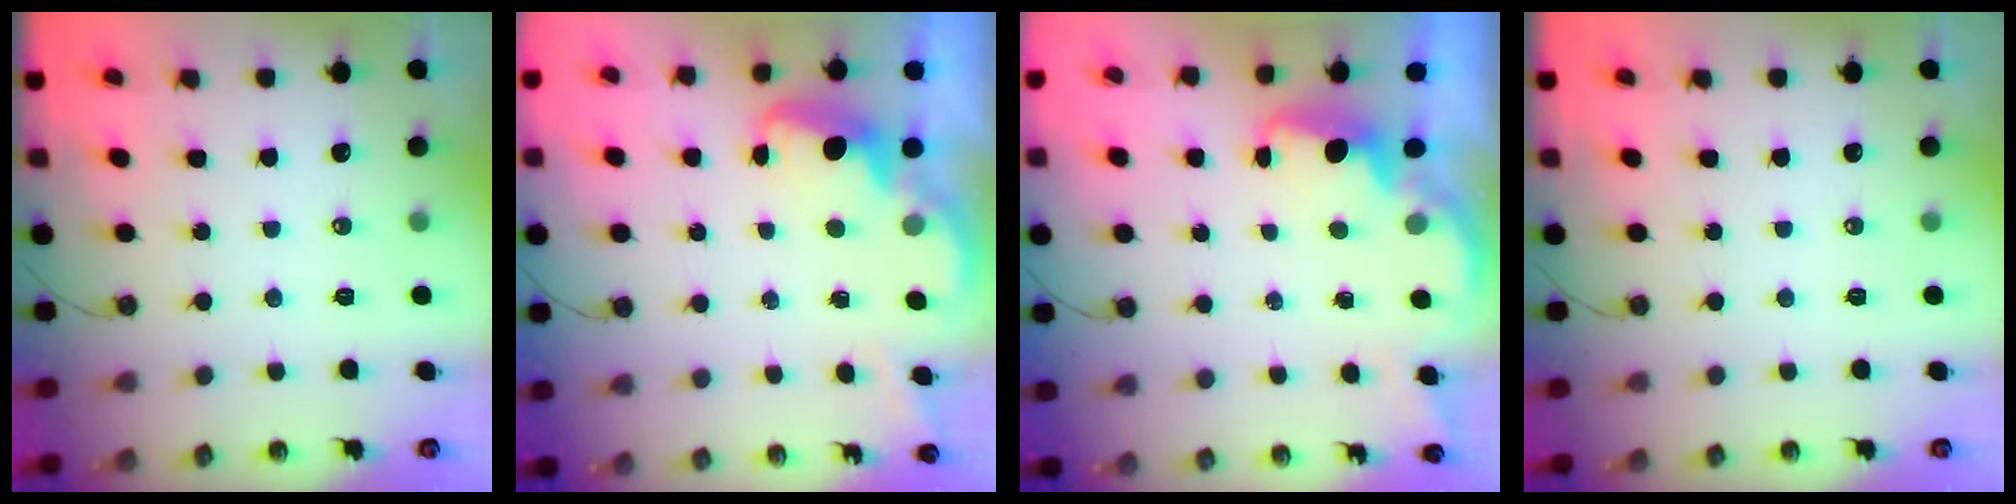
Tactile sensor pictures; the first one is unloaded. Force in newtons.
{"total": 2.9, "press": 2.8, "slide": 0.8}
{"total": 1.9, "press": 1.7, "slide": 0.8}
{"total": 0.0}